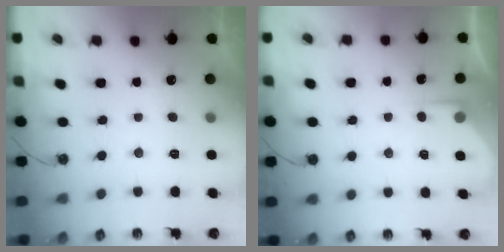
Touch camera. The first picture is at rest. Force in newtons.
{"total": 3.5, "press": 3.5, "slide": 0.6}